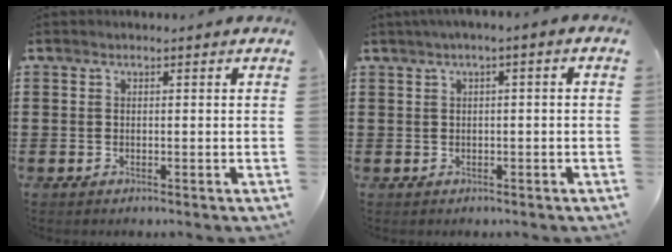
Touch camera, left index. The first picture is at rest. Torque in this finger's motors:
{"motor_torque": [1.21, -0.93, 0.78, 0.18]}